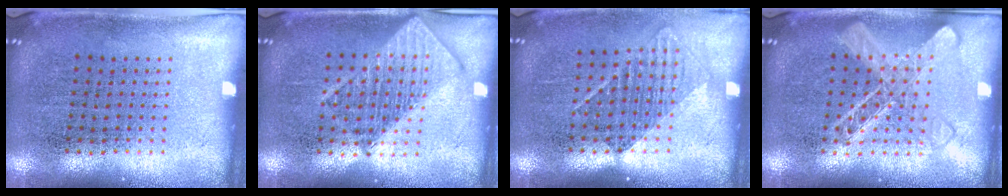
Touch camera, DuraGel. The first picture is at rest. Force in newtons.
{"total": 2.0, "press": 1.9, "slide": 0.2}
{"total": 1.3, "press": 1.0, "slide": 0.8}
{"total": 2.9, "press": 2.9, "slide": 0.5}